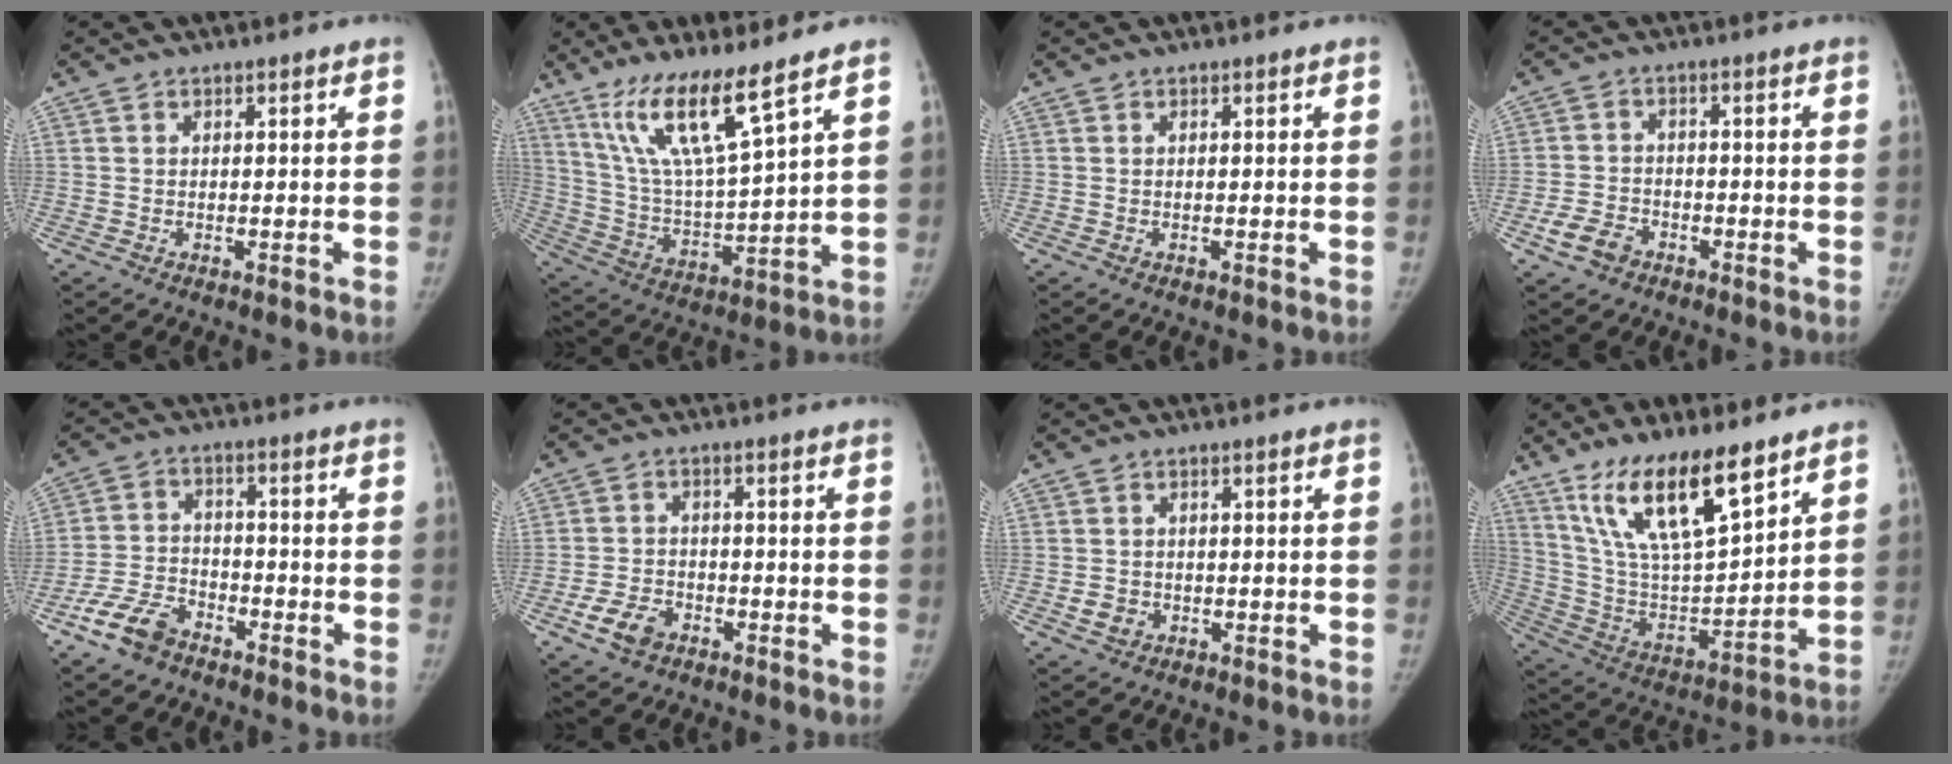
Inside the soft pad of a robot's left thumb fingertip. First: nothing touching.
{"total": 14.2, "force": [9.6, 1.3, 10.3], "torque": [-0.190, -0.059, 0.198]}
{"total": 0.0}
{"total": 5.2, "force": [-2.9, 3.6, 2.3], "torque": [-0.044, 0.019, -0.051]}
{"total": 8.1, "force": [-5.7, 4.6, 3.6], "torque": [-0.071, 0.024, -0.113]}
{"total": 5.9, "force": [-3.2, 4.0, 3.0], "torque": [-0.052, 0.017, -0.056]}
{"total": 2.8, "force": [-0.8, 2.4, 1.2], "torque": [-0.014, 0.004, -0.009]}
{"total": 19.0, "force": [12.8, 5.6, 12.9], "torque": [-0.205, -0.062, 0.248]}